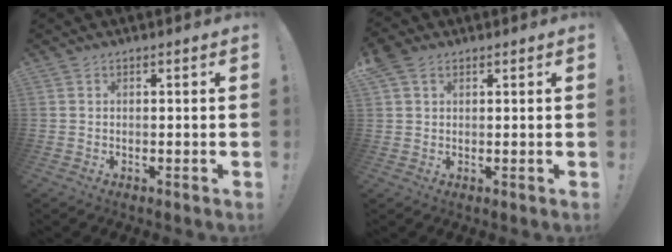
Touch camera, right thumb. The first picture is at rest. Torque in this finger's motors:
{"motor_torque": [0.68, 1.87, 0.12, 0.00, 0.09]}